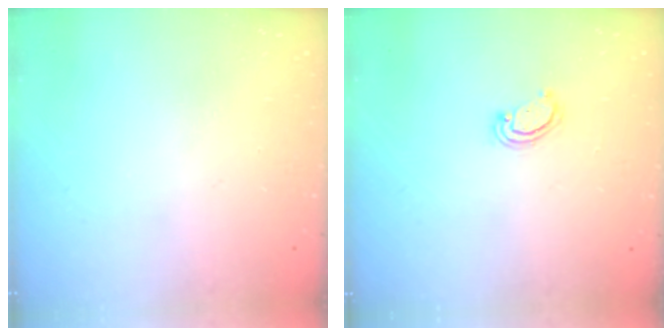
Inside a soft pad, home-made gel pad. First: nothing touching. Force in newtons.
{"total": 2.3, "press": 2.3, "slide": 0.3}